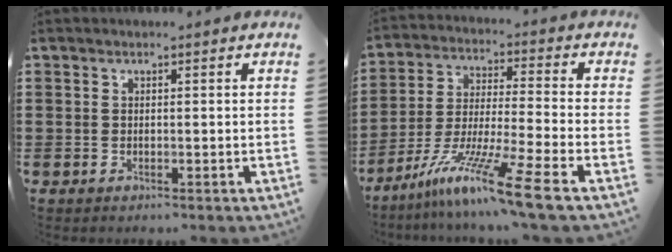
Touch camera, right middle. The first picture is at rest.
{"total": 12.2, "force": [-8.7, -0.3, 8.6], "torque": [-0.171, -0.003, -0.170]}